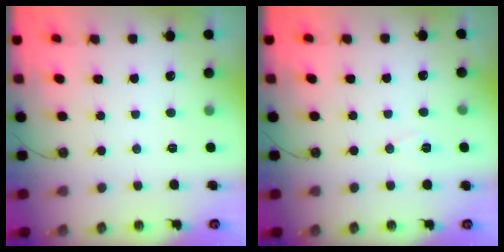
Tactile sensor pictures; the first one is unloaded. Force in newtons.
{"total": 6.6, "press": 4.8, "slide": 4.5}